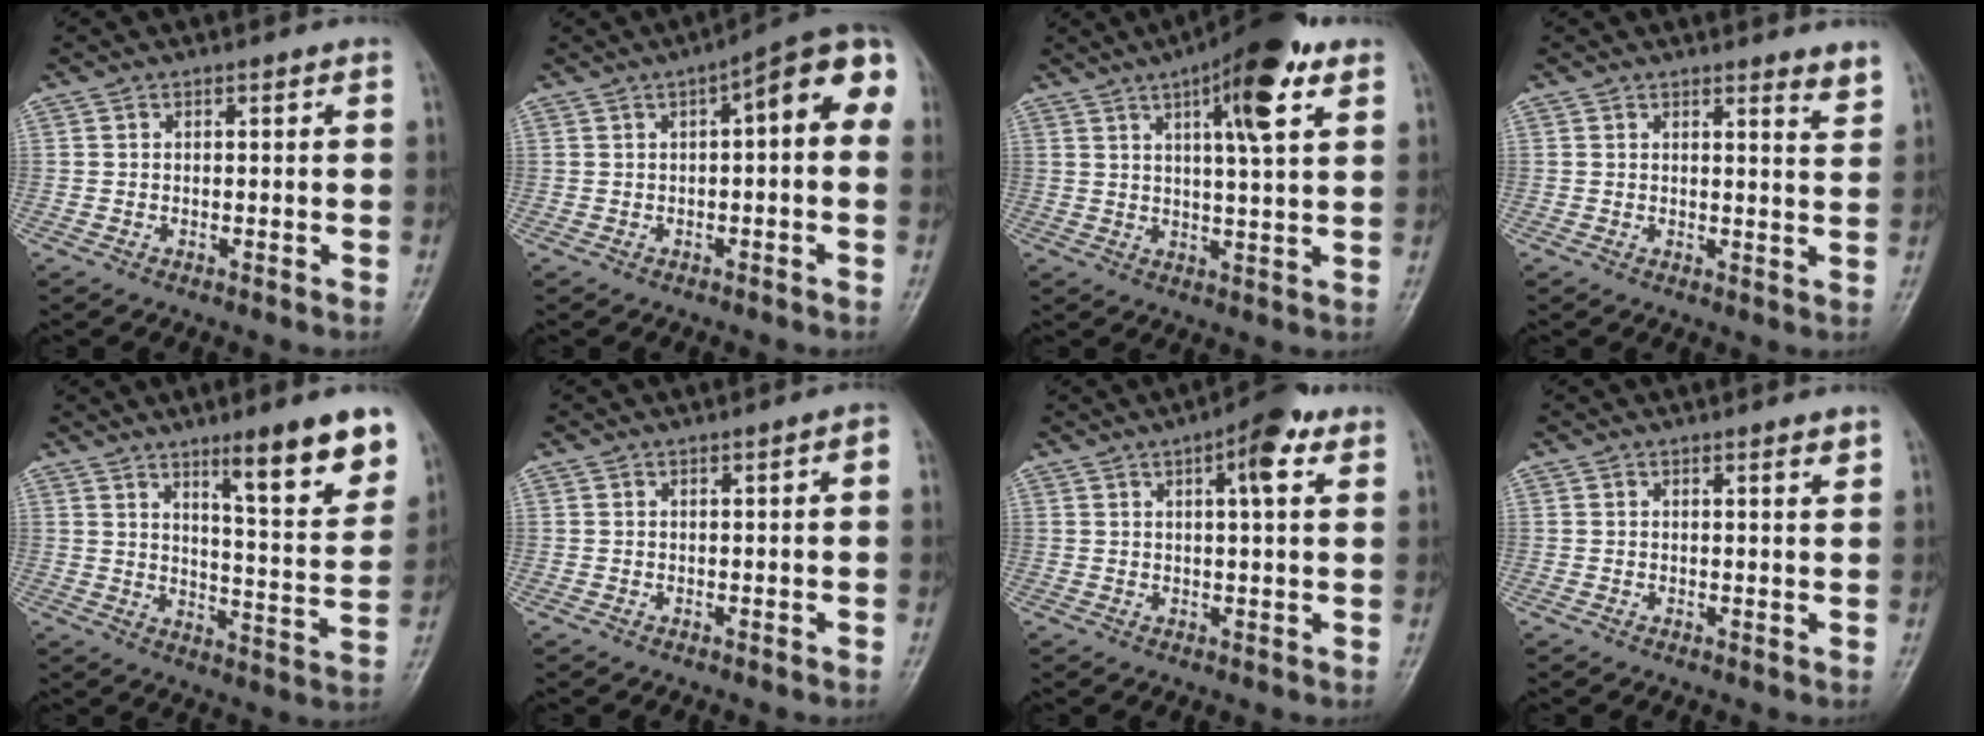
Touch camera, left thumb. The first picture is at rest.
{"total": 10.3, "force": [2.1, 3.4, 9.5], "torque": [-0.112, 0.036, 0.016]}
{"total": 13.3, "force": [6.6, 3.0, 11.2], "torque": [-0.152, -0.014, 0.094]}
{"total": 3.0, "force": [2.7, 0.3, 1.3], "torque": [-0.013, -0.028, 0.027]}
{"total": 14.4, "force": [8.9, 2.2, 11.1], "torque": [-0.135, -0.057, 0.135]}
{"total": 1.3, "force": [0.2, 0.2, 1.3], "torque": [-0.017, 0.003, 0.001]}
{"total": 7.0, "force": [3.2, 2.0, 5.9], "torque": [-0.074, 0.001, 0.040]}
{"total": 1.4, "force": [1.0, 0.1, 1.0], "torque": [-0.011, -0.006, 0.013]}